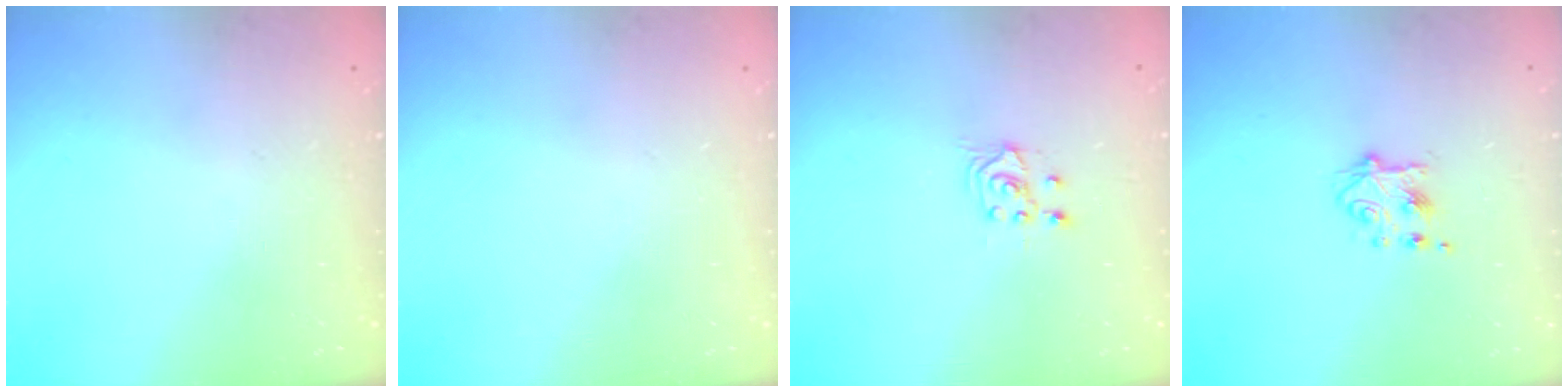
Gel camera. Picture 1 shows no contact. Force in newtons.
{"total": 0.0}
{"total": 2.5, "press": 2.4, "slide": 0.7}
{"total": 5.3, "press": 5.2, "slide": 0.8}